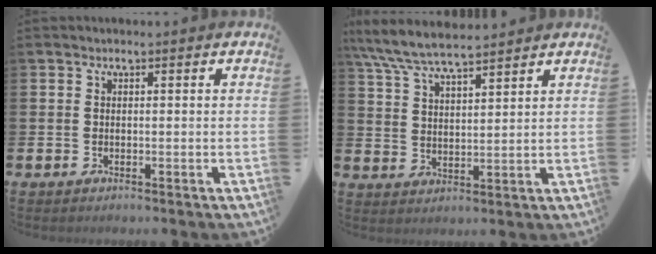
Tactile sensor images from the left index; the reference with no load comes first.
{"total": 7.2, "force": [6.7, 0.9, 2.4], "torque": [-0.073, -0.027, 0.122]}